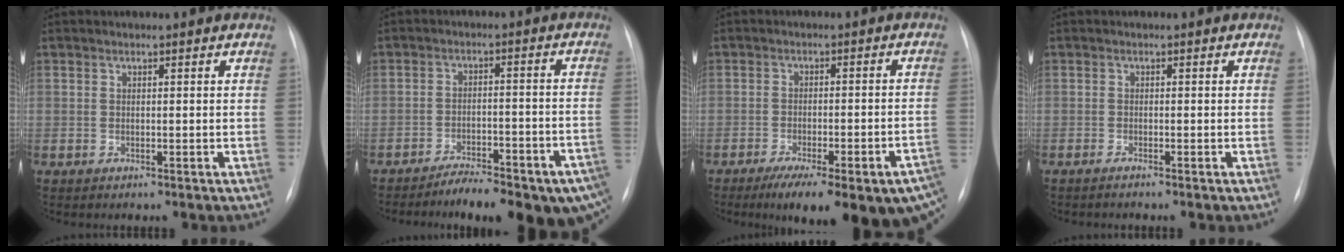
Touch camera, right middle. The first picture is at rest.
{"total": 16.0, "force": [-12.0, 3.4, 10.0], "torque": [-0.085, 0.022, -0.166]}
{"total": 20.1, "force": [-13.5, 4.0, 14.3], "torque": [-0.145, 0.000, -0.176]}
{"total": 1.1, "force": [-0.9, -0.2, 0.6], "torque": [-0.004, 0.000, -0.011]}